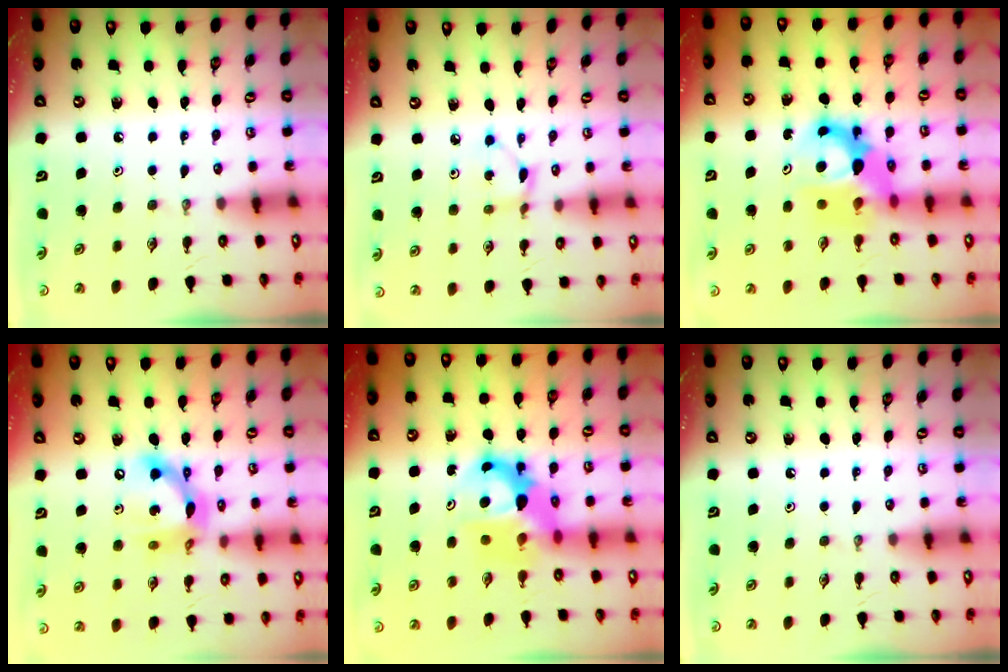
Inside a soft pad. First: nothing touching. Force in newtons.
{"total": 2.6, "press": 2.6, "slide": 0.3}
{"total": 11.0, "press": 10.9, "slide": 0.8}
{"total": 14.9, "press": 14.8, "slide": 1.2}
{"total": 9.3, "press": 9.3, "slide": 0.6}
{"total": 0.0}